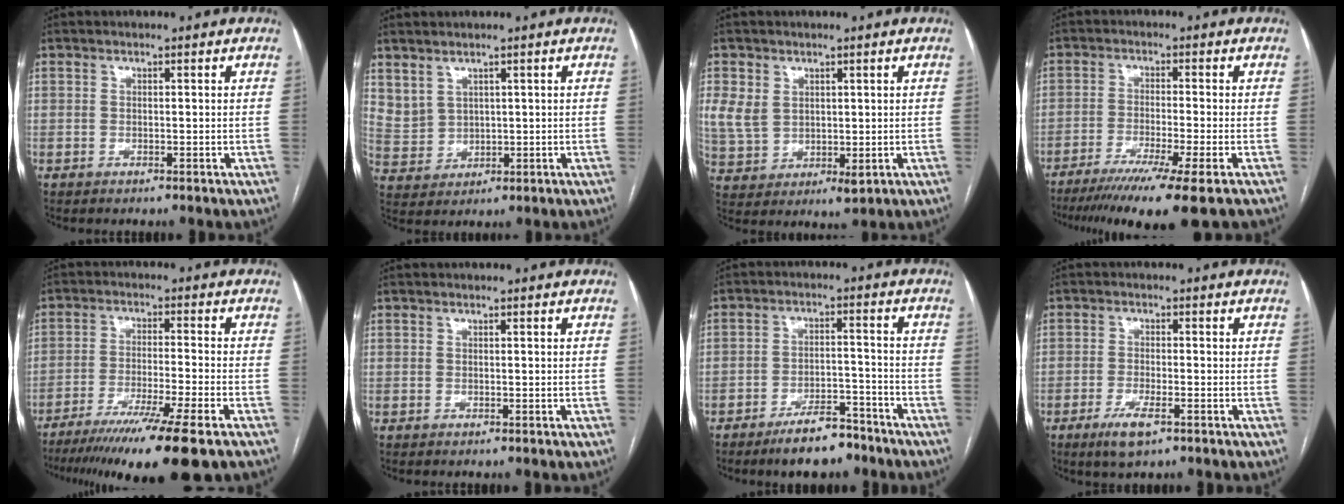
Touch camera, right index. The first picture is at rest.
{"total": 4.4, "force": [2.9, 3.0, 1.4], "torque": [-0.033, 0.002, 0.074]}
{"total": 7.9, "force": [2.0, 6.1, 4.6], "torque": [-0.101, 0.000, 0.056]}
{"total": 12.6, "force": [-9.1, -1.1, 8.6], "torque": [-0.136, -0.037, -0.143]}
{"total": 16.2, "force": [-11.8, -0.6, 11.0], "torque": [-0.161, -0.046, -0.188]}
{"total": 0.0}
{"total": 7.7, "force": [-5.9, 2.7, 4.0], "torque": [-0.066, 0.004, -0.096]}
{"total": 4.6, "force": [-2.6, 1.1, 3.6], "torque": [-0.074, -0.006, -0.044]}